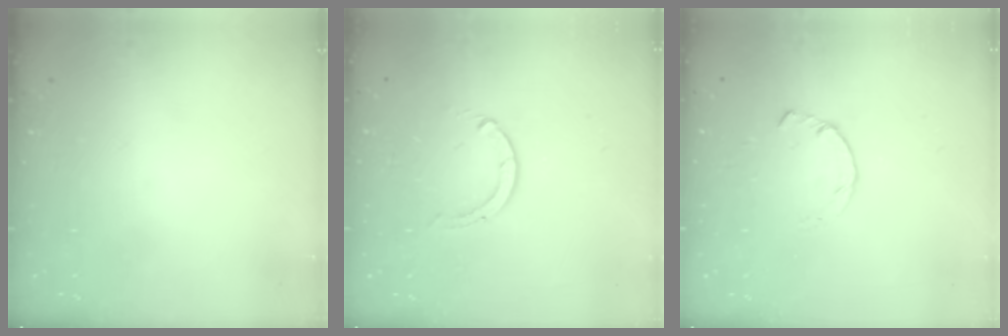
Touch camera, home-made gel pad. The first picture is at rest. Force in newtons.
{"total": 0.0}
{"total": 2.3, "press": 2.3, "slide": 0.1}